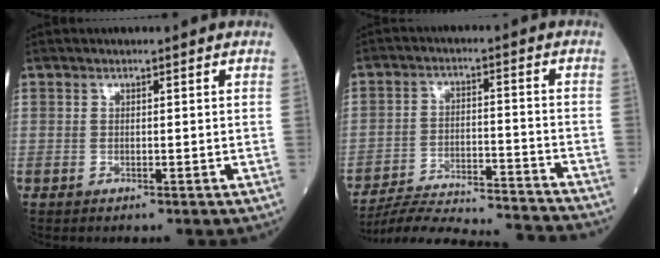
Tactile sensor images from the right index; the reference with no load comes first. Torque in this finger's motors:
{"motor_torque": [-0.86, -0.71, -0.11, -0.19]}